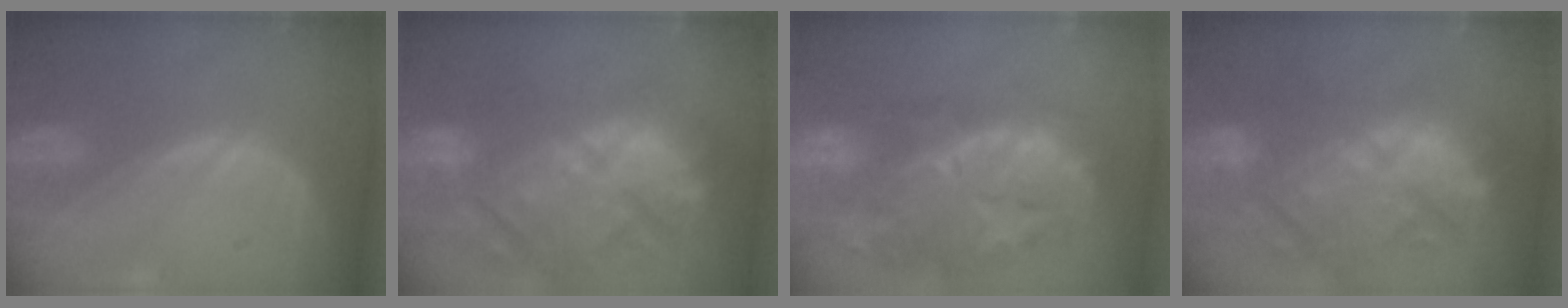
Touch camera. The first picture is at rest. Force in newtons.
{"total": 14.6, "press": 12.8, "slide": 7.1}
{"total": 14.4, "press": 11.8, "slide": 8.2}
{"total": 12.5, "press": 12.0, "slide": 3.6}